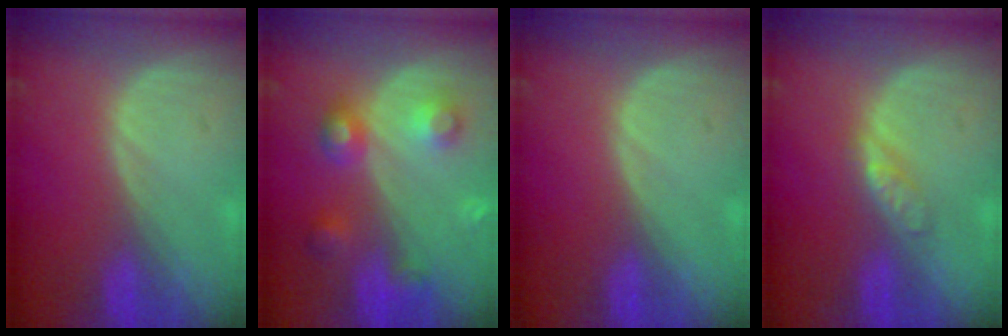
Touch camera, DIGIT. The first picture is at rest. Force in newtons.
{"total": 5.9, "press": 5.8, "slide": 0.4}
{"total": 0.0}
{"total": 2.7, "press": 2.7, "slide": 0.3}